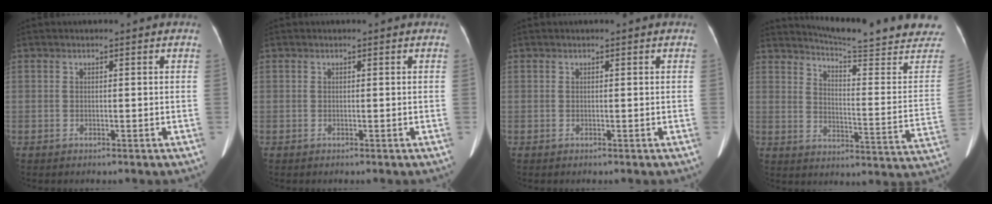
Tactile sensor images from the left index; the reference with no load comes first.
{"total": 0.0}
{"total": 0.7, "force": [-0.6, 0.0, -0.1], "torque": [0.001, -0.006, -0.008]}
{"total": 22.3, "force": [20.9, 0.1, 7.8], "torque": [-0.111, -0.105, 0.251]}